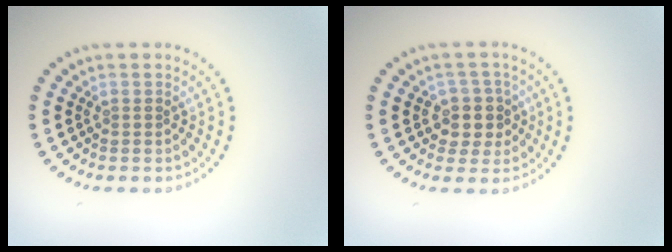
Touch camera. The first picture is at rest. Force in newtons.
{"total": 3.0, "press": 2.7, "slide": 1.3}